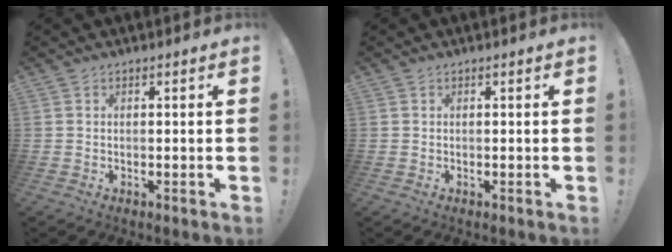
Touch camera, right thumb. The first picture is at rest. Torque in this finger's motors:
{"motor_torque": [-0.02, 0.02, 0.12, -0.04, 0.02]}